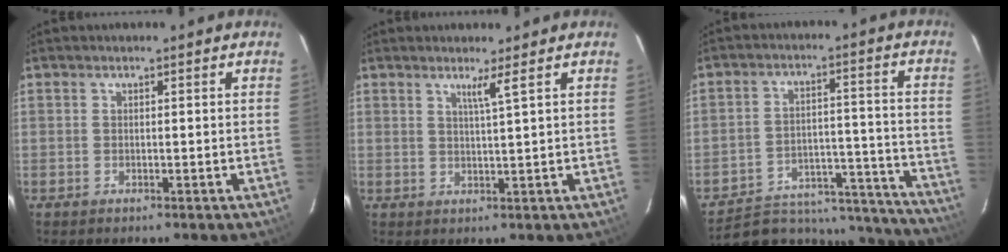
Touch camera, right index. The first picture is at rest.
{"total": 2.3, "force": [1.3, -0.8, 1.6], "torque": [-0.030, -0.008, 0.022]}
{"total": 21.5, "force": [-18.5, 8.7, 6.7], "torque": [-0.111, 0.045, -0.224]}